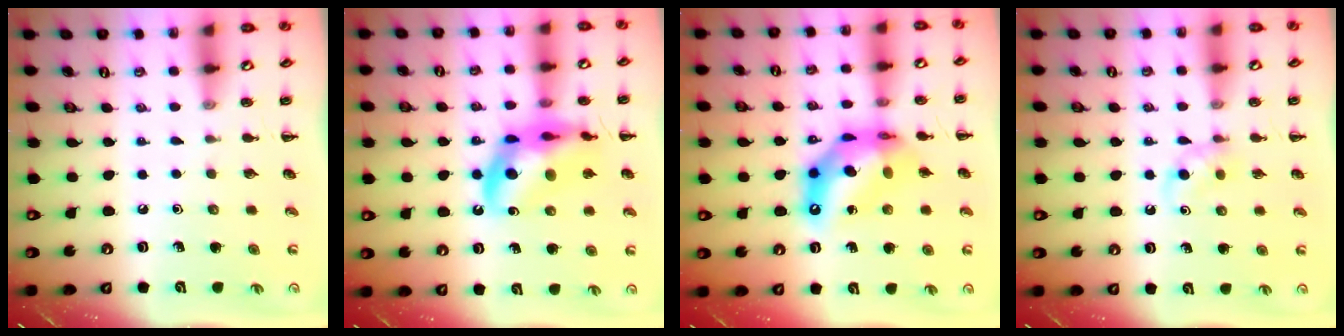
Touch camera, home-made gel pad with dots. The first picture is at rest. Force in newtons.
{"total": 17.1, "press": 16.6, "slide": 4.0}
{"total": 14.3, "press": 13.8, "slide": 3.8}
{"total": 4.7, "press": 4.6, "slide": 1.0}